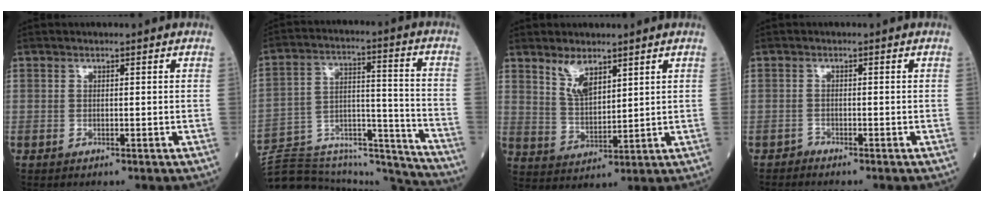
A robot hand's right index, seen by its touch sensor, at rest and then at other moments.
{"total": 23.9, "force": [-23.1, 3.1, 5.3], "torque": [-0.093, 0.036, -0.341]}
{"total": 5.5, "force": [3.7, 2.1, 3.5], "torque": [-0.075, -0.005, 0.079]}
{"total": 0.8, "force": [-0.7, -0.1, -0.3], "torque": [0.005, -0.003, -0.015]}